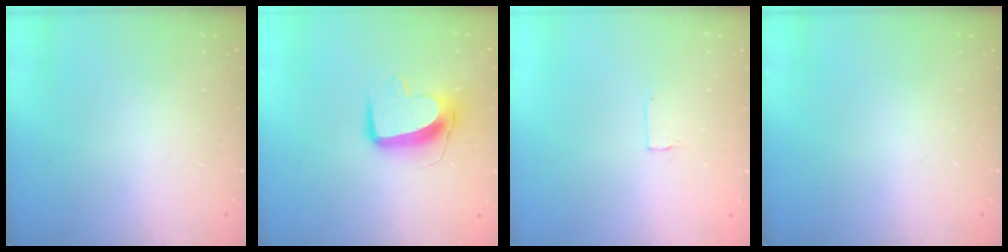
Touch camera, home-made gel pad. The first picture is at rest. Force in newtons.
{"total": 10.1, "press": 10.1, "slide": 0.4}
{"total": 1.7, "press": 1.7, "slide": 0.1}
{"total": 0.0}